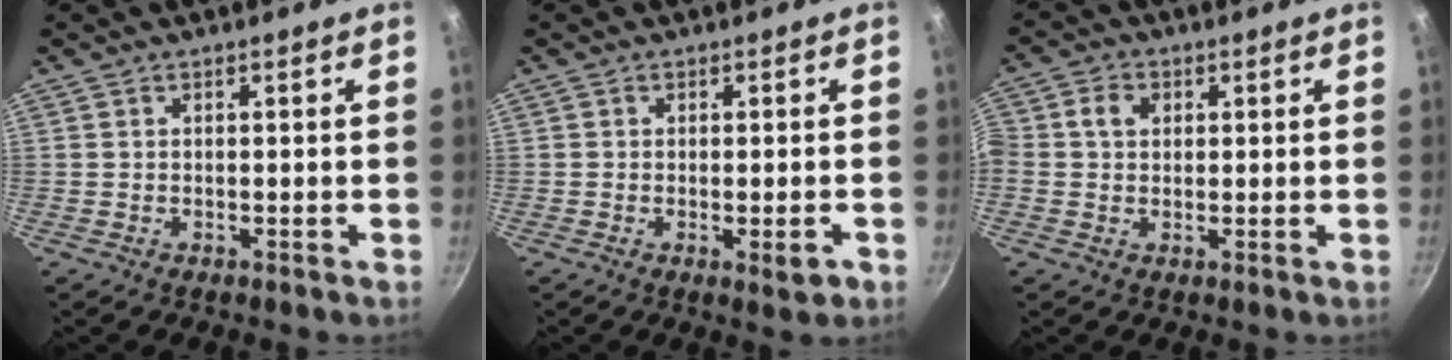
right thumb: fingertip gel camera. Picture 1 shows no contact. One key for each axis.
{"total": 3.5, "fx": -1.2, "fy": 1.0, "fz": 3.1, "tx": -0.039, "ty": 0.000, "tz": -0.016}
{"total": 4.2, "fx": 0.7, "fy": 3.5, "fz": 2.3, "tx": -0.033, "ty": 0.009, "tz": 0.001}